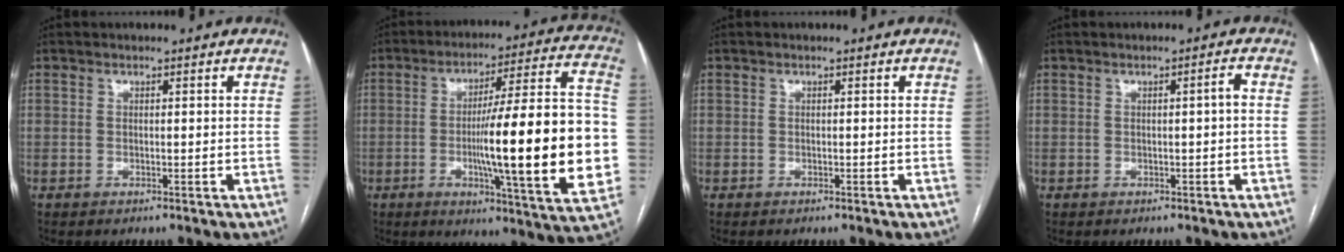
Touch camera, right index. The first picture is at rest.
{"total": 24.3, "force": [-3.2, 1.7, 24.0], "torque": [-0.304, 0.008, -0.049]}
{"total": 0.0}
{"total": 1.2, "force": [-0.1, 0.0, 1.2], "torque": [-0.017, 0.003, 0.000]}